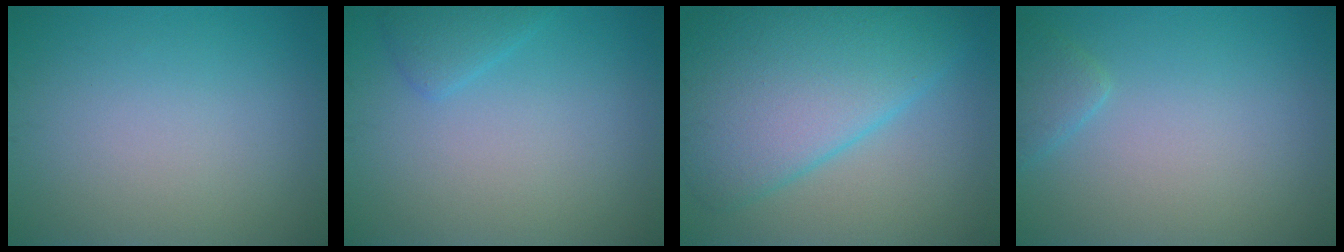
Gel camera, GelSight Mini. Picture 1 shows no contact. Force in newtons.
{"total": 1.6, "press": 1.6, "slide": 0.1}
{"total": 10.1, "press": 10.1, "slide": 0.5}
{"total": 1.5, "press": 1.5, "slide": 0.1}